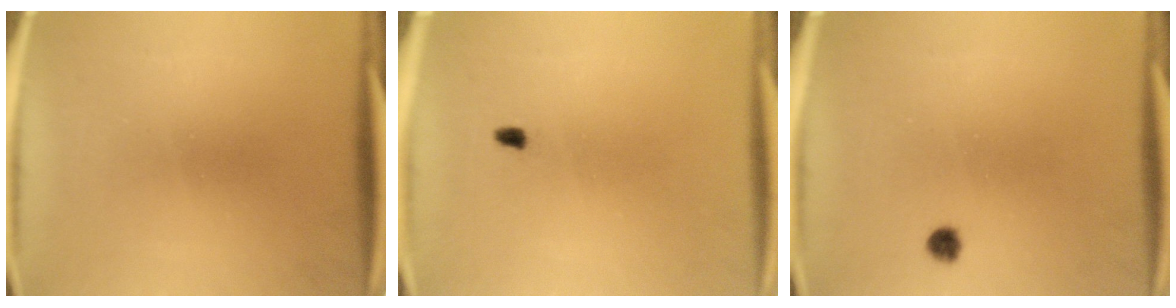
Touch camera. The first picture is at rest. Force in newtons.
{"total": 0.9}
{"total": 1.7}